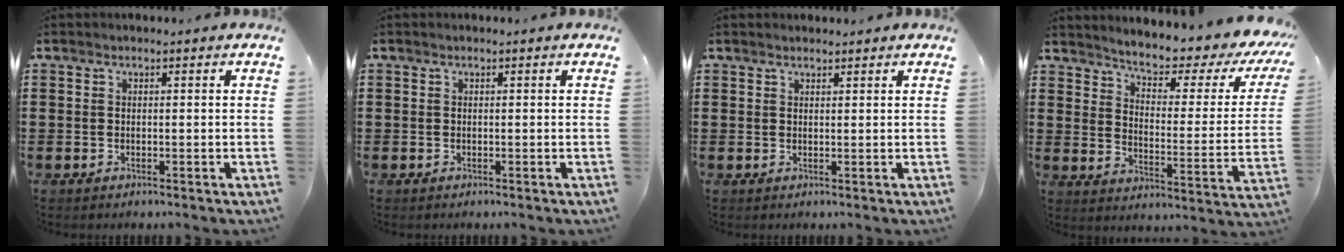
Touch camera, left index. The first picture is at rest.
{"total": 0.0}
{"total": 1.0, "force": [1.0, 0.1, 0.2], "torque": [-0.005, 0.000, 0.019]}
{"total": 4.4, "force": [3.8, 0.2, 2.2], "torque": [-0.057, -0.038, 0.053]}